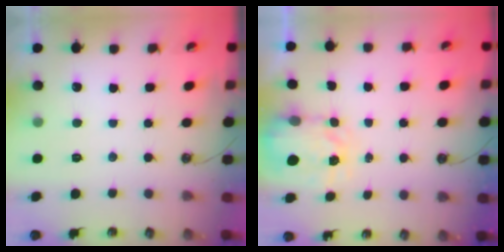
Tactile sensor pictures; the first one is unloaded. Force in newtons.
{"total": 3.7, "press": 3.7, "slide": 0.4}